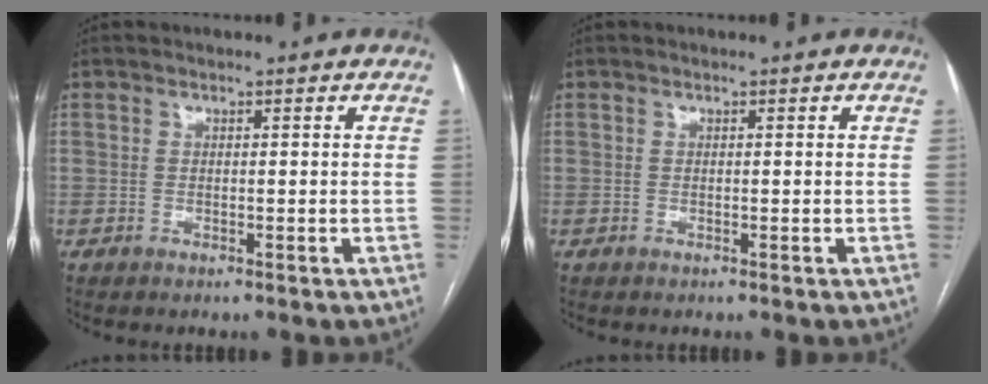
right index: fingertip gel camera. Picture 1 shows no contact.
{"total": 0.0}